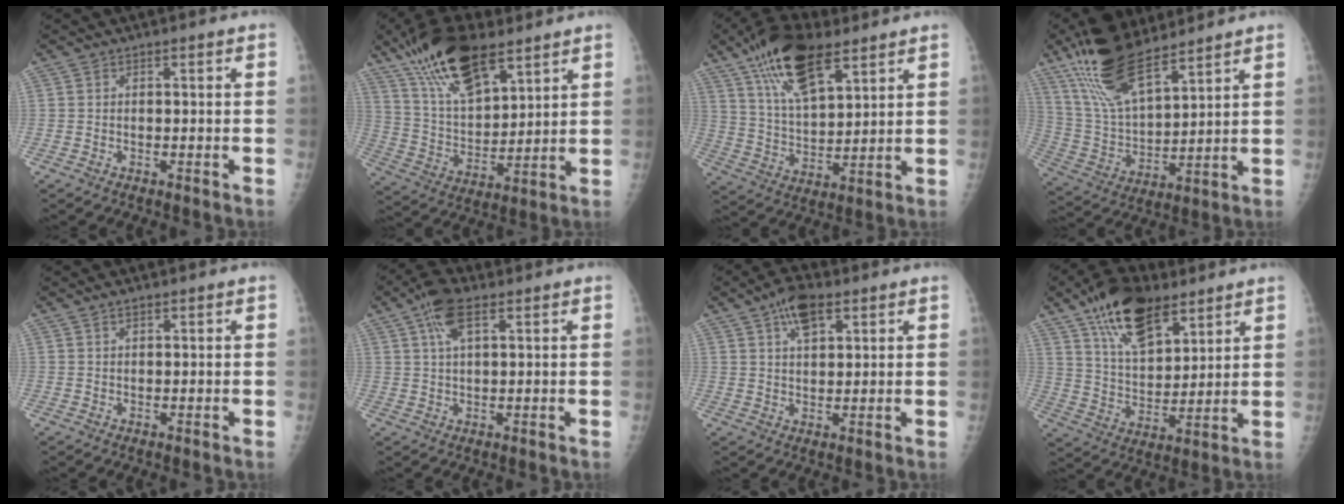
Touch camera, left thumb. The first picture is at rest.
{"total": 17.8, "force": [11.8, 7.0, 11.2], "torque": [-0.176, -0.044, 0.225]}
{"total": 16.0, "force": [9.8, 6.5, 10.9], "torque": [-0.170, -0.032, 0.183]}
{"total": 16.9, "force": [12.4, 5.4, 10.2], "torque": [-0.172, -0.048, 0.246]}
{"total": 1.0, "force": [0.8, 0.3, 0.4], "torque": [-0.003, -0.002, 0.015]}
{"total": 6.8, "force": [3.4, 2.8, 5.2], "torque": [-0.096, 0.004, 0.061]}
{"total": 7.2, "force": [3.9, 3.4, 5.0], "torque": [-0.069, -0.008, 0.063]}
{"total": 16.4, "force": [10.4, 7.7, 10.0], "torque": [-0.139, -0.042, 0.188]}